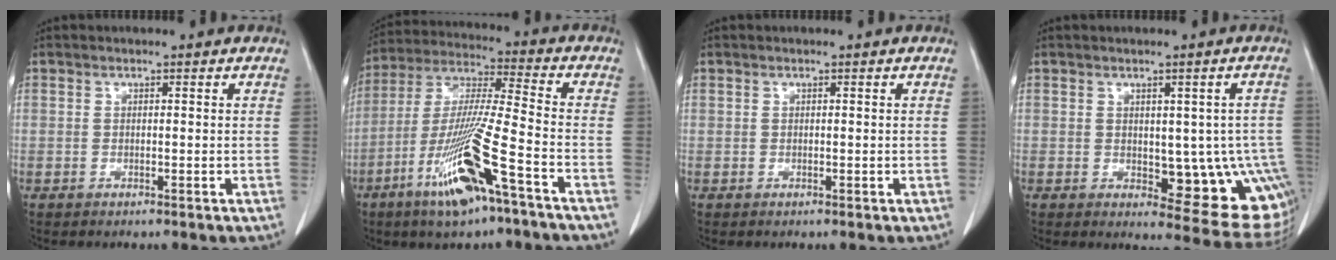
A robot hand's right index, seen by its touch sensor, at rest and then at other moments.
{"total": 16.0, "force": [-7.9, 0.9, 13.9], "torque": [-0.288, -0.024, -0.143]}
{"total": 0.0}
{"total": 11.9, "force": [-1.9, 4.6, 10.8], "torque": [-0.087, 0.005, -0.008]}